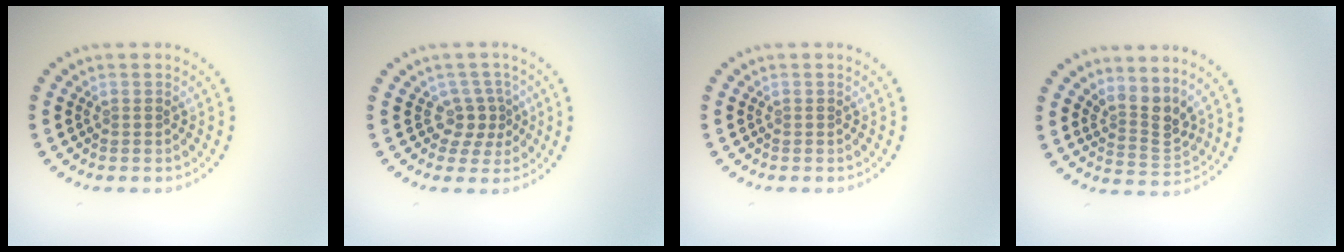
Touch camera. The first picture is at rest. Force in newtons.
{"total": 2.4, "press": 1.7, "slide": 1.7}
{"total": 0.0}
{"total": 3.1, "press": 2.2, "slide": 2.1}